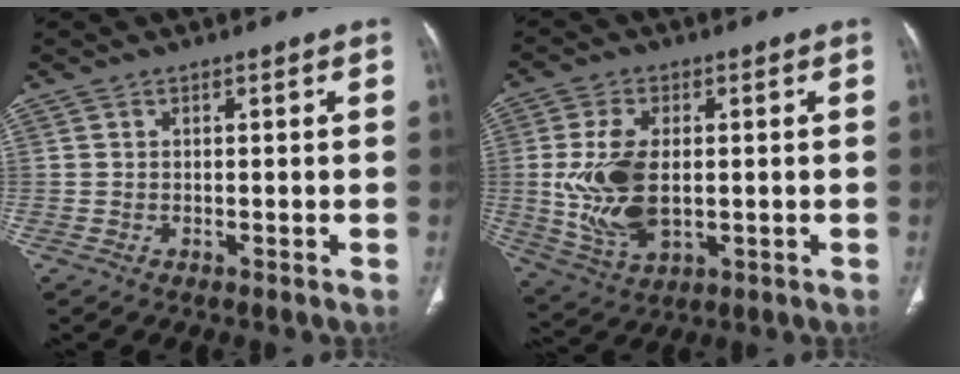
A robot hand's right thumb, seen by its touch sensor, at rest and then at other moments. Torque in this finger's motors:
{"motor_torque": [2.18, 2.09, 1.48, -0.06, 0.19]}